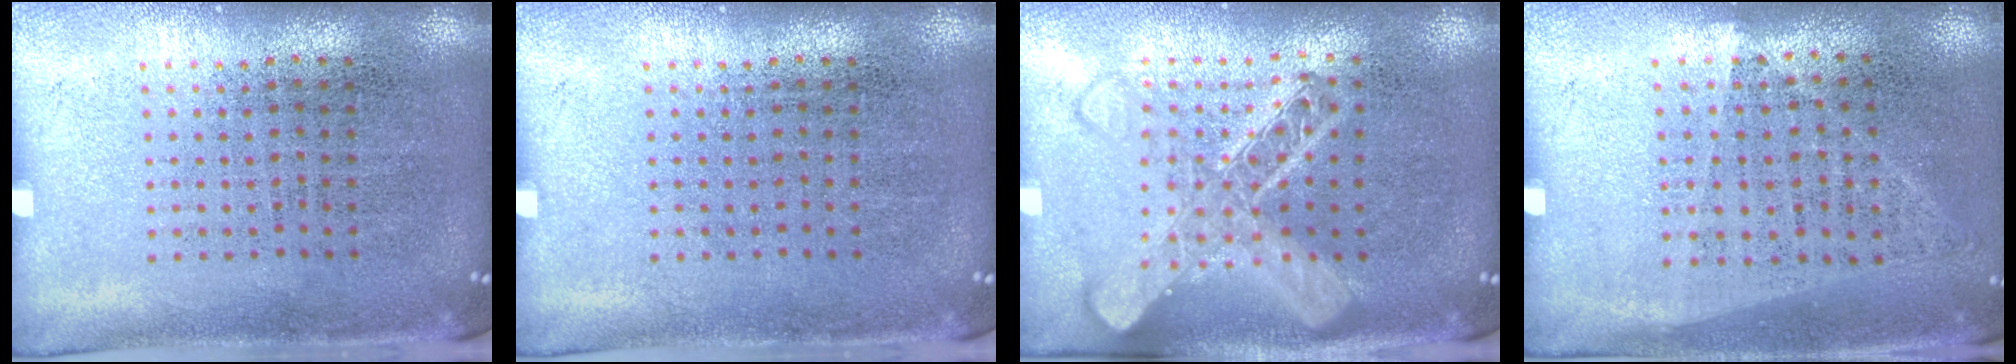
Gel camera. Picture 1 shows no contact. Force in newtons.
{"total": 0.0}
{"total": 2.9, "press": 2.8, "slide": 0.5}
{"total": 1.0, "press": 0.9, "slide": 0.5}